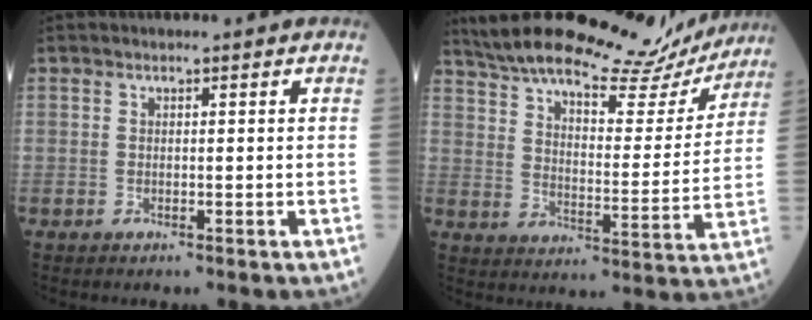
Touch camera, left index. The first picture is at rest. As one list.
[{"total": 24.4, "force": [21.8, 5.7, 9.5], "torque": [-0.160, -0.016, 0.293]}]